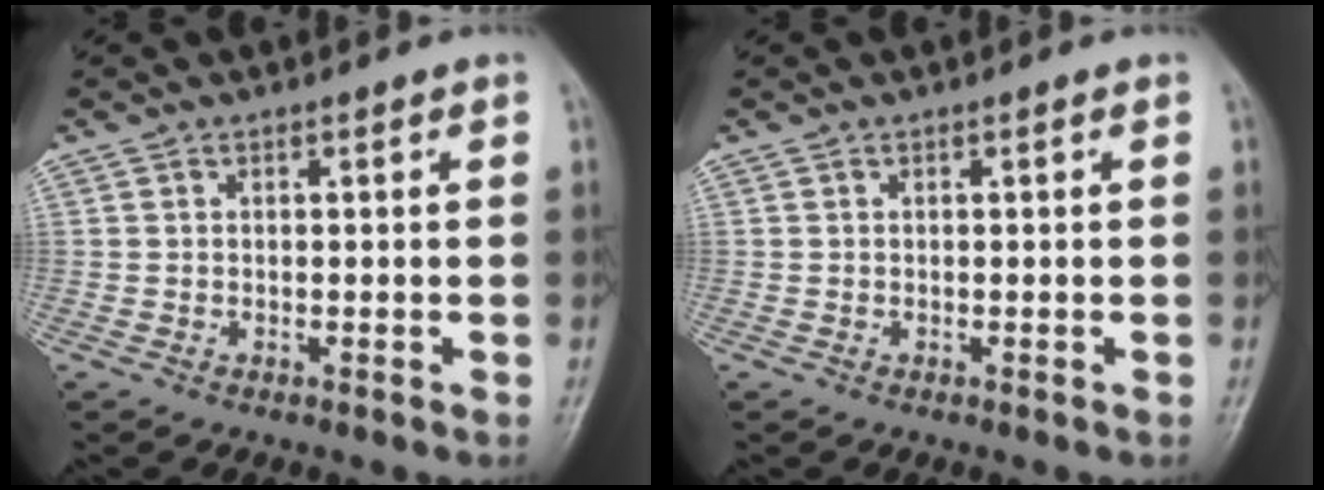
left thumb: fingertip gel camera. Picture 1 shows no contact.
{"total": 0.0}